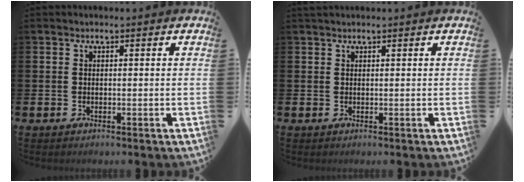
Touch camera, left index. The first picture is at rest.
{"total": 0.8, "force": [0.7, 0.1, 0.2], "torque": [-0.004, 0.003, 0.014]}